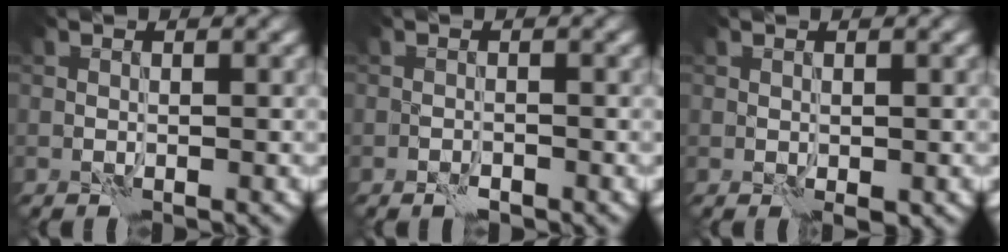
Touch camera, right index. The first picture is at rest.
{"total": 1.0, "force": [-0.8, 0.5, 0.5], "torque": [-0.006, 0.000, -0.014]}
{"total": 1.1, "force": [-0.2, 0.9, 0.7], "torque": [-0.012, -0.007, 0.002]}